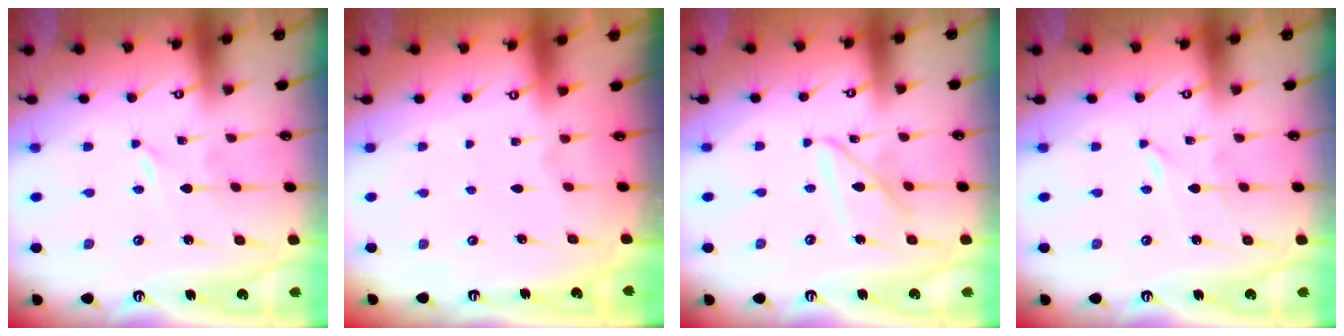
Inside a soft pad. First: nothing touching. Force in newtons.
{"total": 0.5, "press": 0.5, "slide": 0.1}
{"total": 10.4, "press": 10.4, "slide": 0.9}
{"total": 0.0}